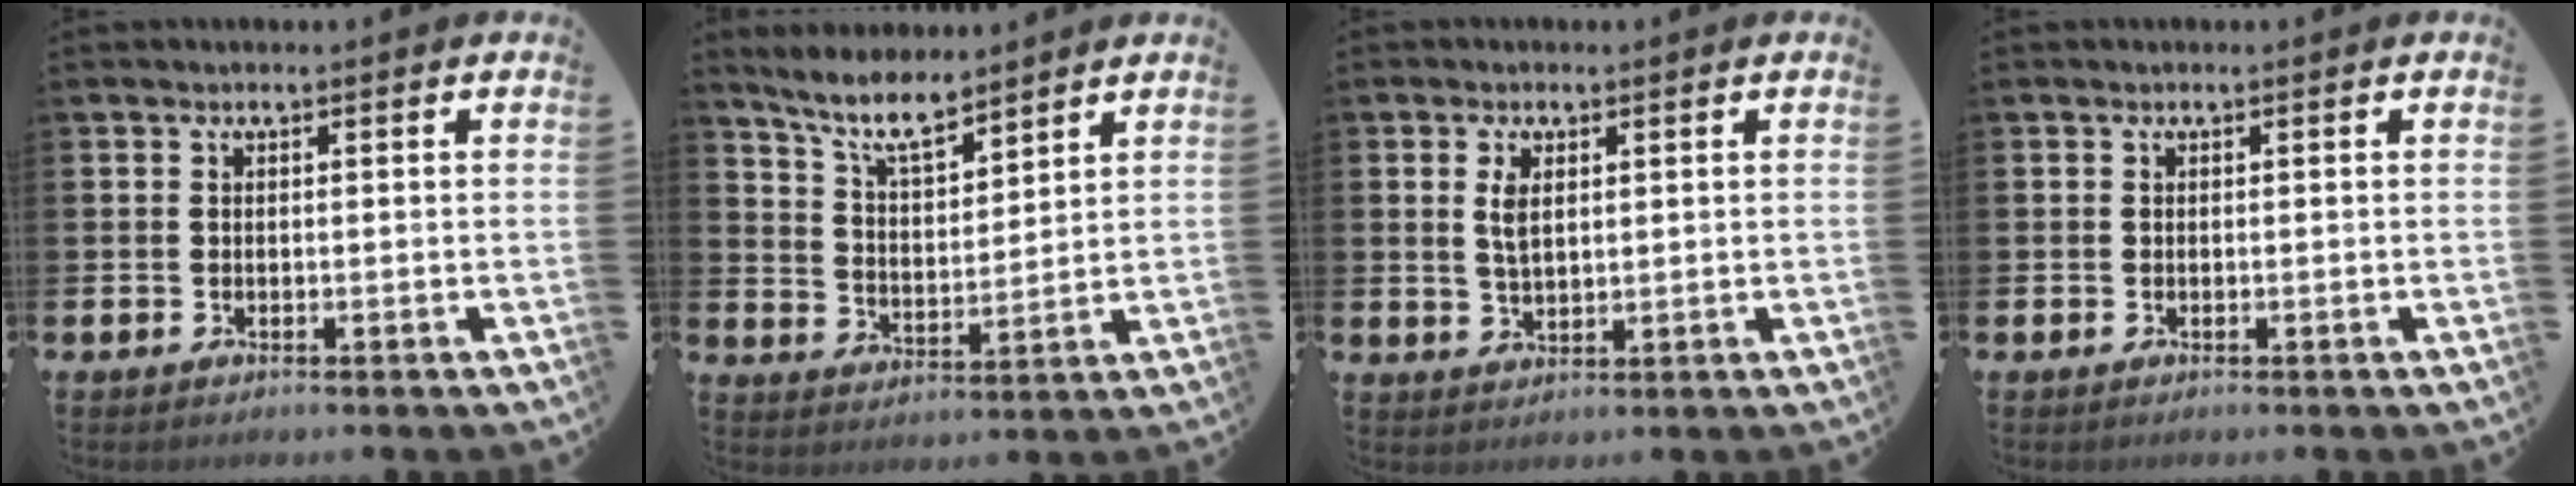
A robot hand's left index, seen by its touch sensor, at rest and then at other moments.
{"total": 7.6, "force": [6.6, 1.9, 3.3], "torque": [-0.093, -0.024, 0.120]}
{"total": 2.2, "force": [1.0, 1.1, 1.6], "torque": [-0.018, -0.002, 0.013]}
{"total": 0.0}